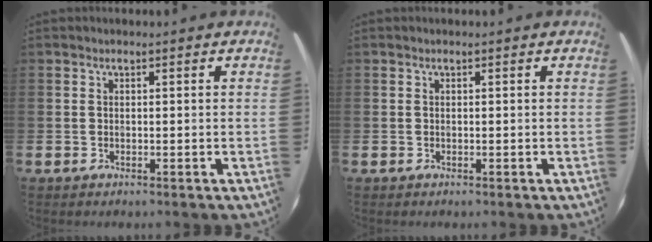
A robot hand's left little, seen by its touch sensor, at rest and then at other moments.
{"total": 0.0}